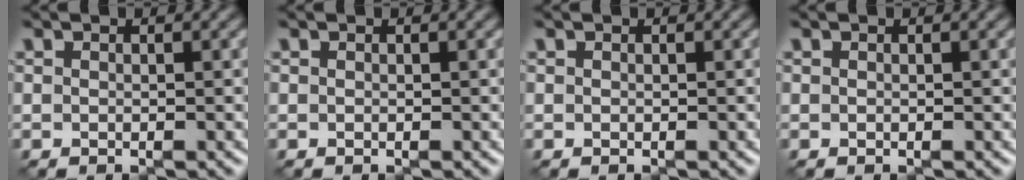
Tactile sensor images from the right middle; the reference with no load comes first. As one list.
[{"total": 0.0}, {"total": 0.0}, {"total": 0.0}]